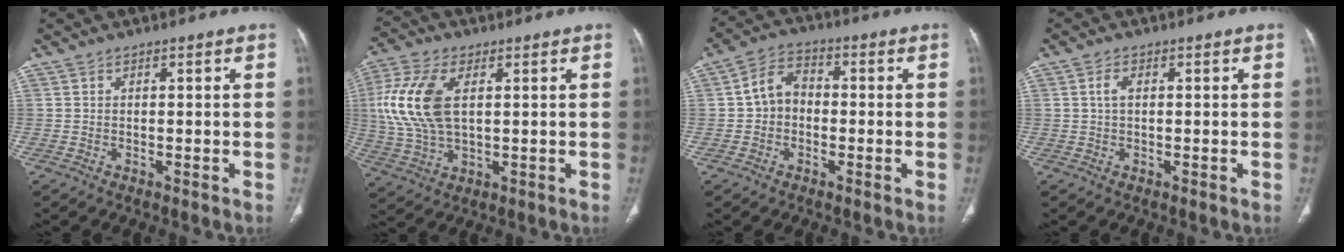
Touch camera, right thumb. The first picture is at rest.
{"total": 13.7, "force": [2.8, 7.5, 11.2], "torque": [-0.258, 0.003, 0.056]}
{"total": 6.1, "force": [-0.6, 4.9, 3.6], "torque": [-0.045, 0.021, -0.025]}
{"total": 1.7, "force": [0.2, 0.9, 1.4], "torque": [-0.030, 0.003, 0.003]}